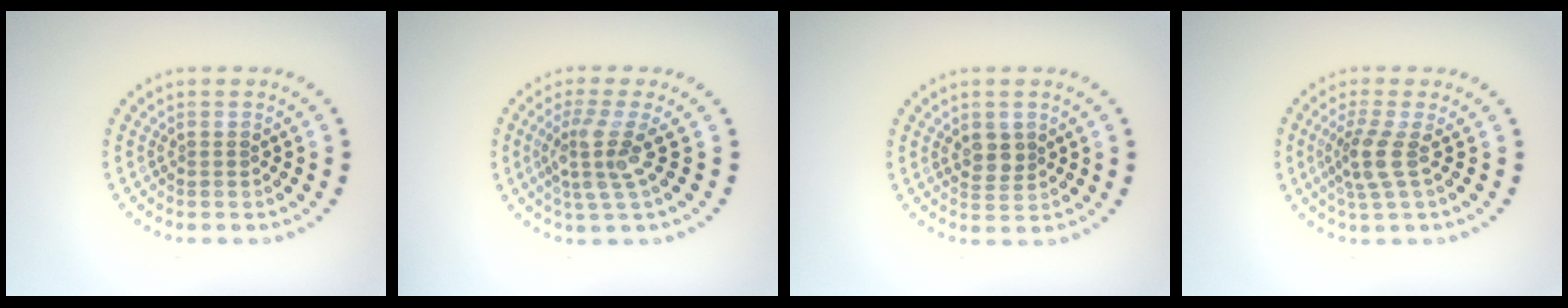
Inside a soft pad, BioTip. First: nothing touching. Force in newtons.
{"total": 3.4, "press": 2.5, "slide": 2.3}
{"total": 2.1, "press": 2.0, "slide": 0.7}
{"total": 2.7, "press": 2.1, "slide": 1.7}